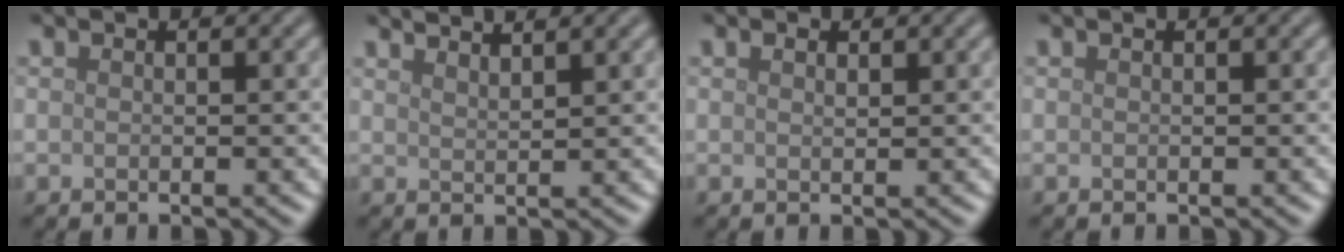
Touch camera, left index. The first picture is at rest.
{"total": 3.3, "force": [2.8, 0.8, 1.5], "torque": [0.004, 0.015, 0.019]}
{"total": 0.7, "force": [0.5, 0.3, 0.5], "torque": [-0.010, -0.002, 0.009]}
{"total": 0.0}